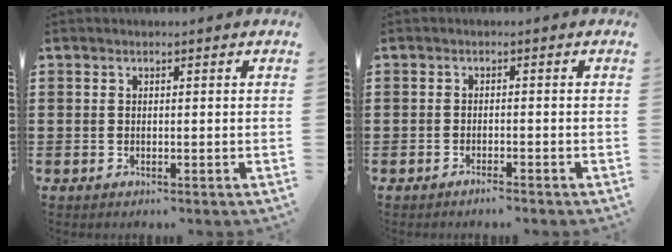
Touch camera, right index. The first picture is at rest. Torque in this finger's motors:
{"motor_torque": [1.21, 0.93, 0.02, -0.01]}